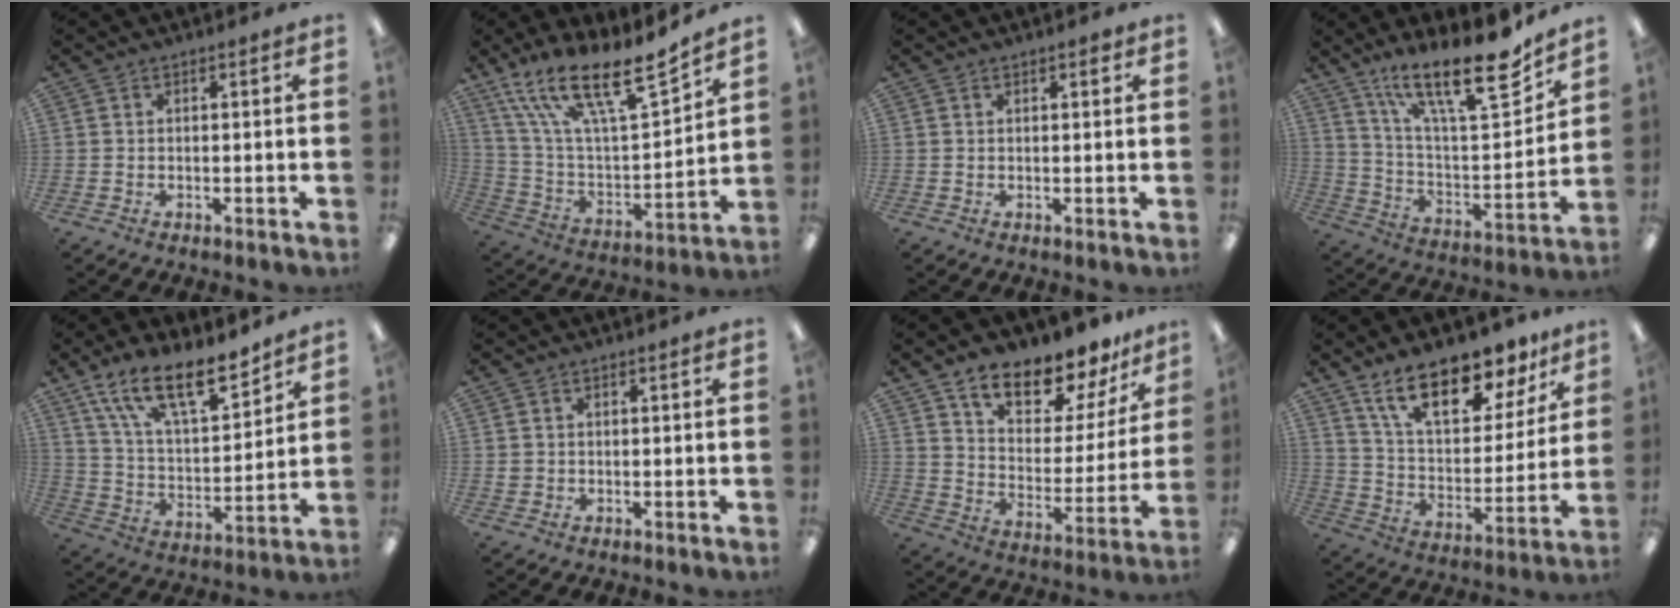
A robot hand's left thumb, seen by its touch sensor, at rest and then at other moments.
{"total": 19.8, "force": [14.6, 5.3, 12.4], "torque": [-0.224, -0.100, 0.252]}
{"total": 1.2, "force": [0.9, 0.5, 0.6], "torque": [-0.004, -0.003, 0.014]}
{"total": 21.0, "force": [15.4, 5.1, 13.4], "torque": [-0.223, -0.107, 0.255]}
{"total": 17.0, "force": [13.0, 5.7, 9.3], "torque": [-0.167, -0.074, 0.227]}
{"total": 1.0, "force": [0.3, 0.9, 0.2], "torque": [-0.005, 0.004, 0.004]}
{"total": 13.7, "force": [11.9, 4.7, 4.7], "torque": [-0.082, -0.099, 0.210]}
{"total": 19.9, "force": [14.4, 8.1, 11.1], "torque": [-0.191, -0.080, 0.249]}